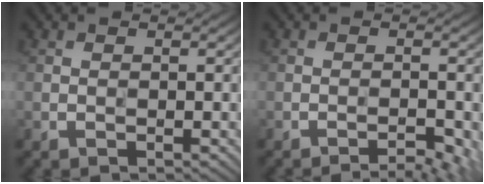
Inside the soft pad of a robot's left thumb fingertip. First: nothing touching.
{"total": 3.3, "force": [-2.5, 0.6, 2.0], "torque": [-0.039, 0.007, -0.034]}